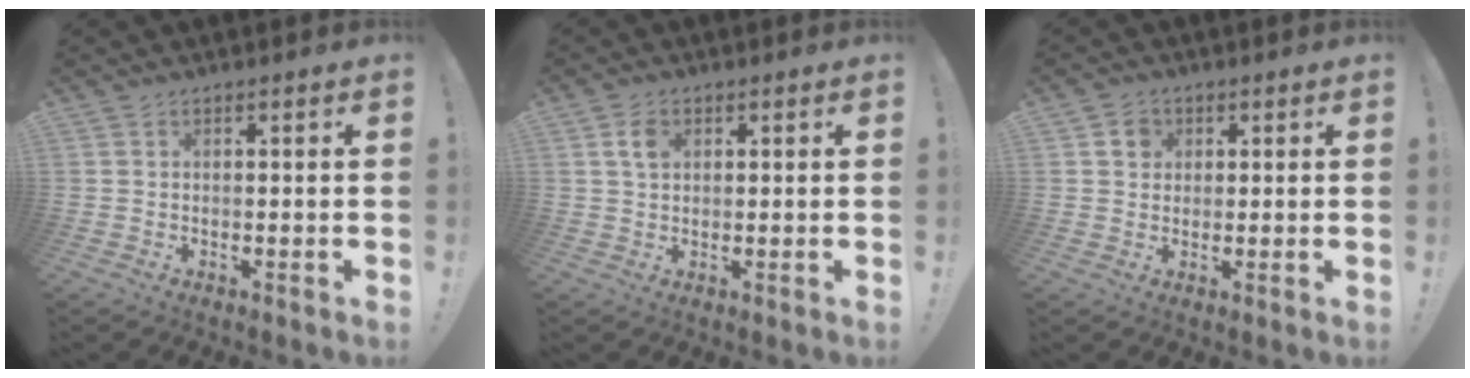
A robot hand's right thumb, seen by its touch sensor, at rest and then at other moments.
{"total": 4.1, "force": [1.5, 2.6, 2.7], "torque": [-0.043, 0.001, 0.026]}
{"total": 4.1, "force": [1.5, 3.6, 1.3], "torque": [-0.013, -0.001, 0.026]}